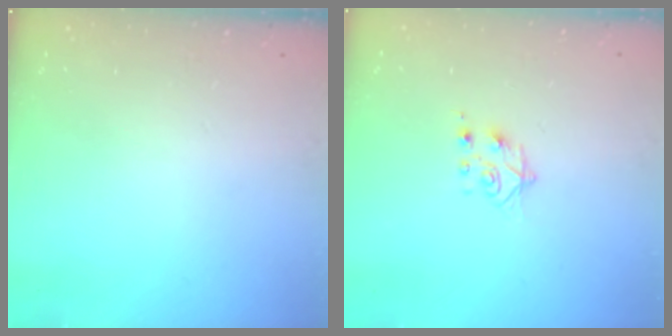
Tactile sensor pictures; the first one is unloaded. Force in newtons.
{"total": 7.6, "press": 7.5, "slide": 0.7}